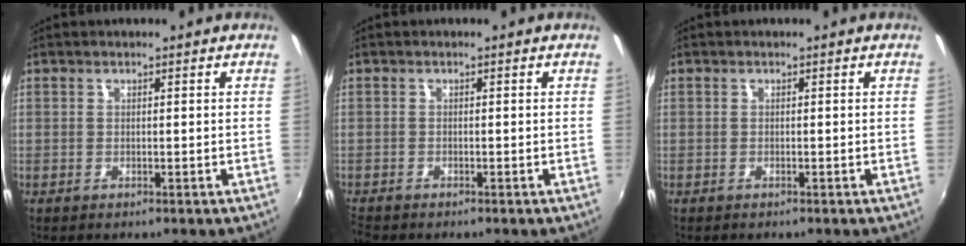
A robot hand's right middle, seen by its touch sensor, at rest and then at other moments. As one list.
[{"total": 1.7, "force": [-1.7, 0.3, 0.4], "torque": [-0.012, -0.013, -0.035]}, {"total": 0.0}]